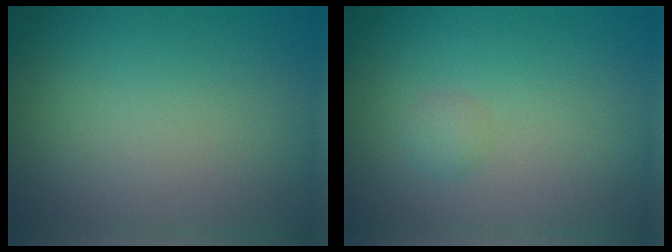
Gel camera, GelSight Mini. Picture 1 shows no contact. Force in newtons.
{"total": 1.0, "press": 1.0, "slide": 0.0}